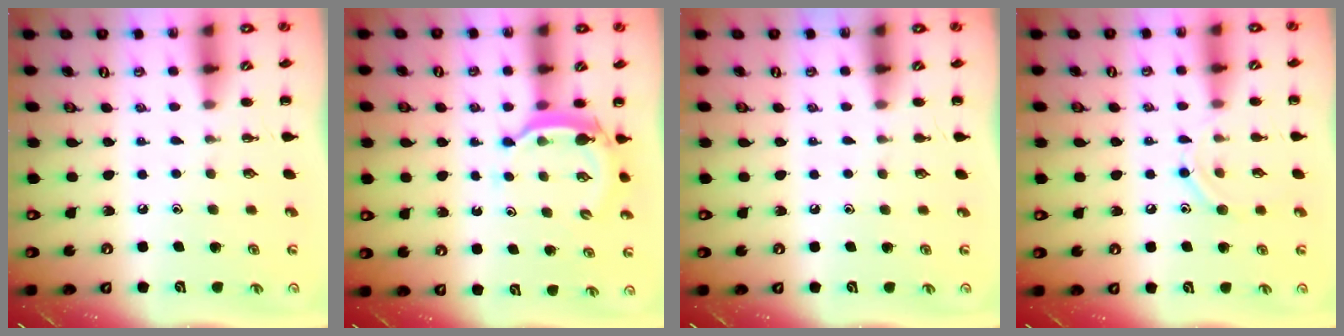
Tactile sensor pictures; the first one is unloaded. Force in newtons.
{"total": 5.2, "press": 5.1, "slide": 1.0}
{"total": 0.0}
{"total": 8.3, "press": 8.2, "slide": 1.2}